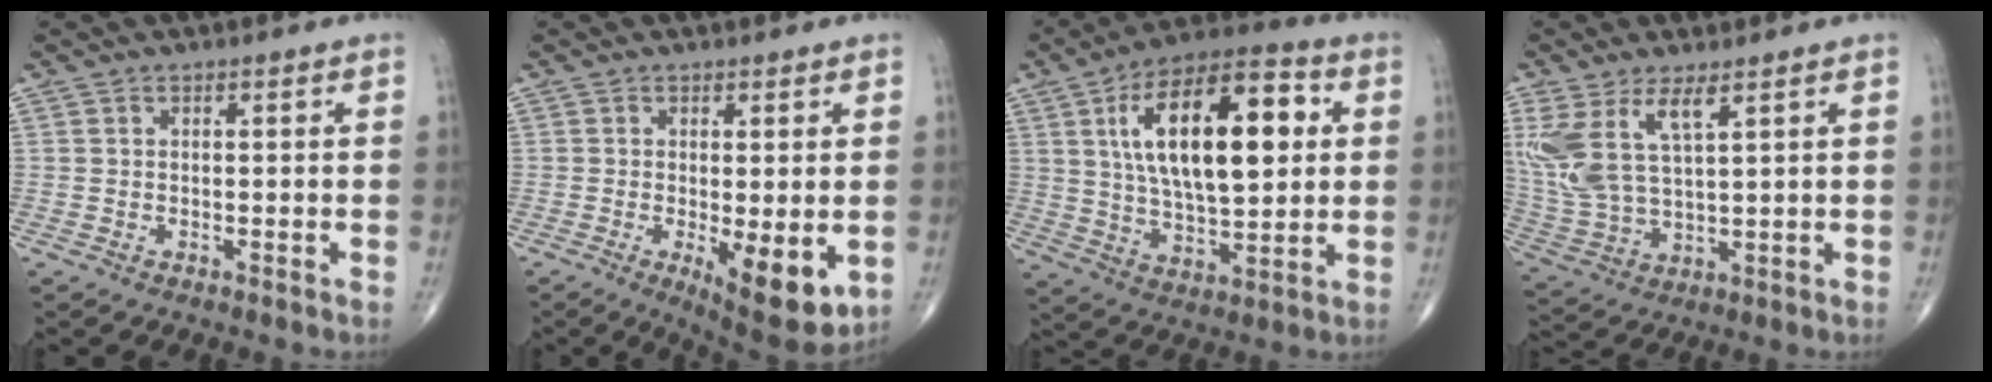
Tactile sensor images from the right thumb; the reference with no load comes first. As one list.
[{"total": 9.6, "force": [-2.1, 3.3, 8.8], "torque": [-0.122, -0.025, -0.023]}, {"total": 22.6, "force": [5.1, 9.9, 19.6], "torque": [-0.308, 0.004, 0.079]}, {"total": 12.5, "force": [5.4, 4.9, 10.1], "torque": [-0.234, -0.018, 0.122]}]